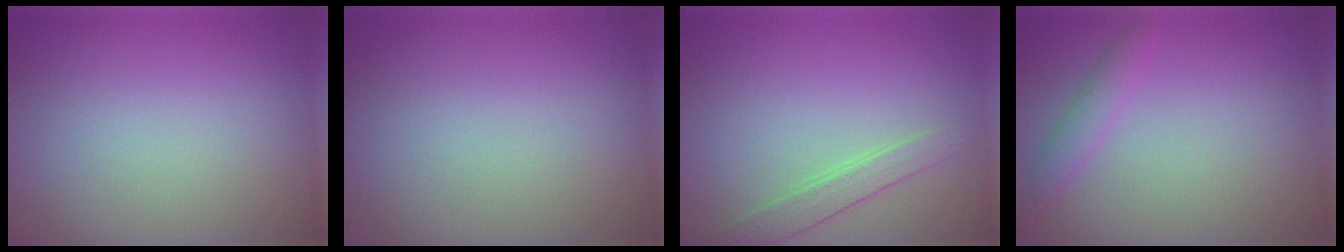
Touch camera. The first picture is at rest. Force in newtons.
{"total": 0.0}
{"total": 1.9, "press": 1.9, "slide": 0.0}
{"total": 1.8, "press": 1.8, "slide": 0.1}